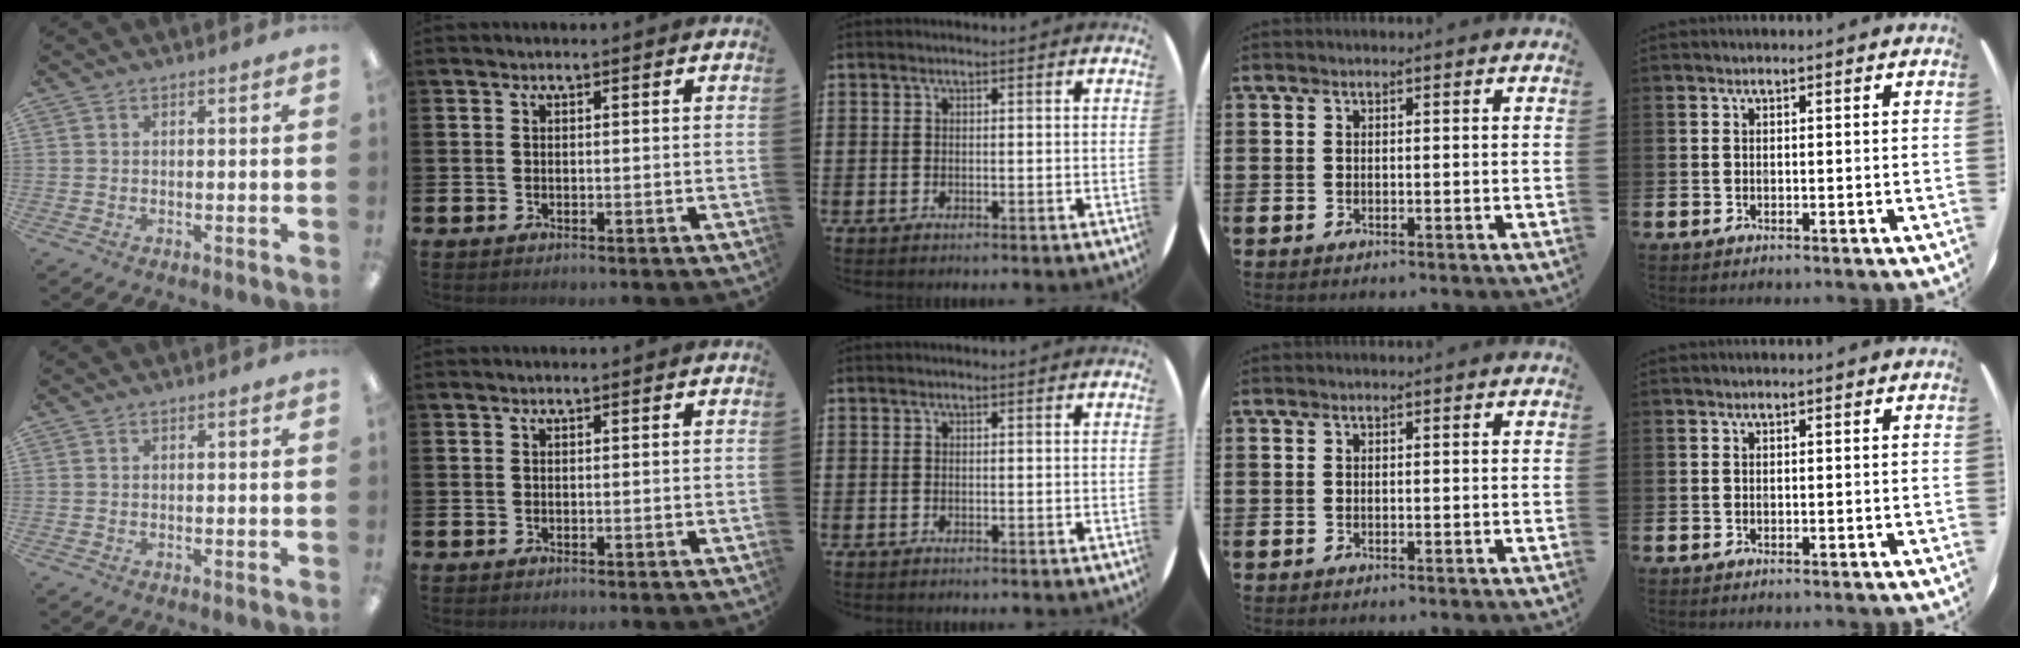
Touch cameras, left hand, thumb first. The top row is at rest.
{}